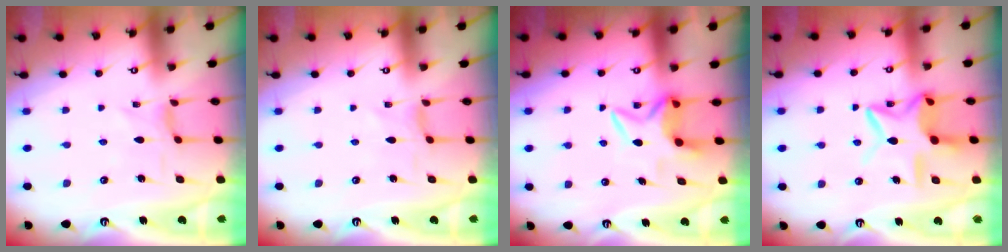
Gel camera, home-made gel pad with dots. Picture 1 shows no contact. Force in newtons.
{"total": 0.0}
{"total": 6.3, "press": 6.2, "slide": 1.0}
{"total": 13.5, "press": 13.5, "slide": 1.1}